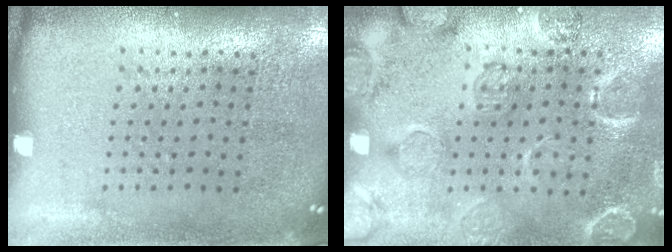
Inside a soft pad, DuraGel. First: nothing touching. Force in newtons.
{"total": 2.5, "press": 2.2, "slide": 1.2}